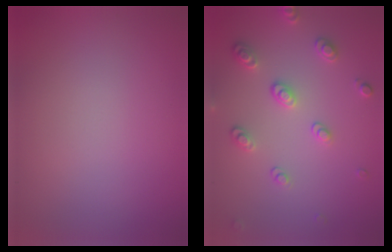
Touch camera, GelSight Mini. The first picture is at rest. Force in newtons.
{"total": 2.6, "press": 2.6, "slide": 0.2}